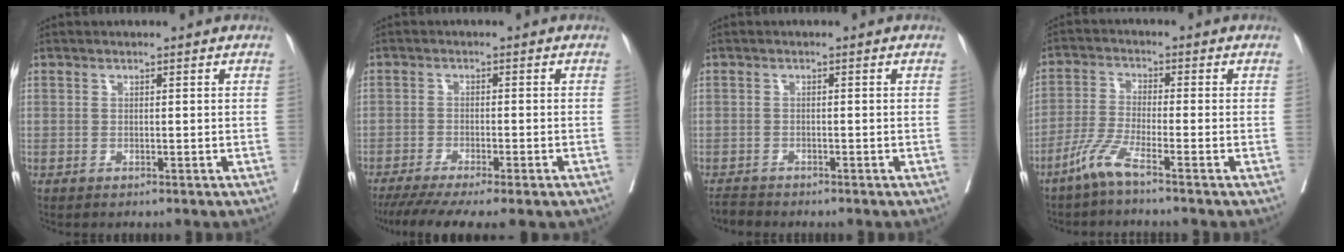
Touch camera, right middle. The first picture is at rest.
{"total": 12.4, "force": [-9.8, 1.8, 7.4], "torque": [-0.115, -0.021, -0.148]}
{"total": 1.8, "force": [-1.8, 0.2, -0.1], "torque": [-0.007, -0.011, -0.032]}
{"total": 4.8, "force": [-3.6, -0.5, 3.2], "torque": [-0.073, -0.012, -0.082]}